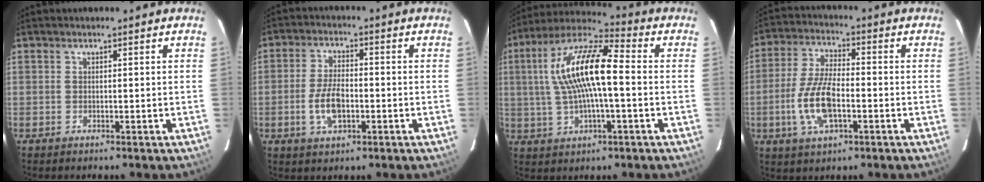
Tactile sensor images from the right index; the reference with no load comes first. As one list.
[{"total": 7.2, "force": [-2.0, 3.5, 6.0], "torque": [-0.124, 0.001, -0.035]}, {"total": 15.8, "force": [1.0, 4.6, 15.1], "torque": [-0.288, 0.022, 0.008]}, {"total": 11.2, "force": [-3.0, 4.6, 9.7], "torque": [-0.204, 0.001, -0.057]}]